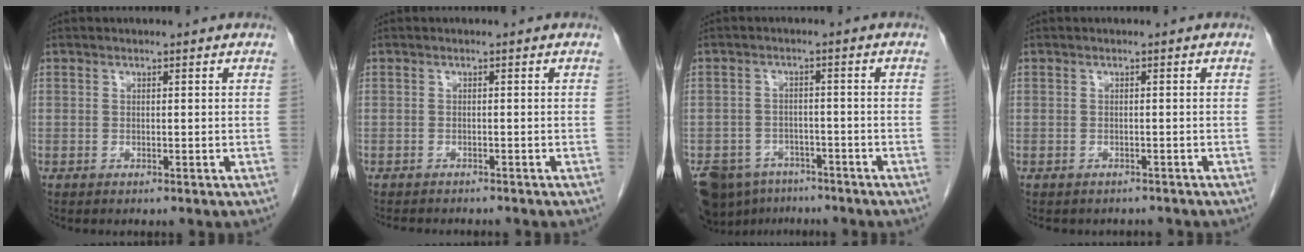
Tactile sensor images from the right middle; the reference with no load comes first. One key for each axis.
{"total": 5.0, "fx": -4.5, "fy": 1.3, "fz": 1.8, "tx": -0.022, "ty": -0.005, "tz": -0.061}
{"total": 12.2, "fx": -8.7, "fy": 7.4, "fz": 4.4, "tx": -0.109, "ty": -0.008, "tz": -0.122}
{"total": 3.5, "fx": -3.1, "fy": 1.5, "fz": 0.5, "tx": -0.007, "ty": 0.001, "tz": -0.037}